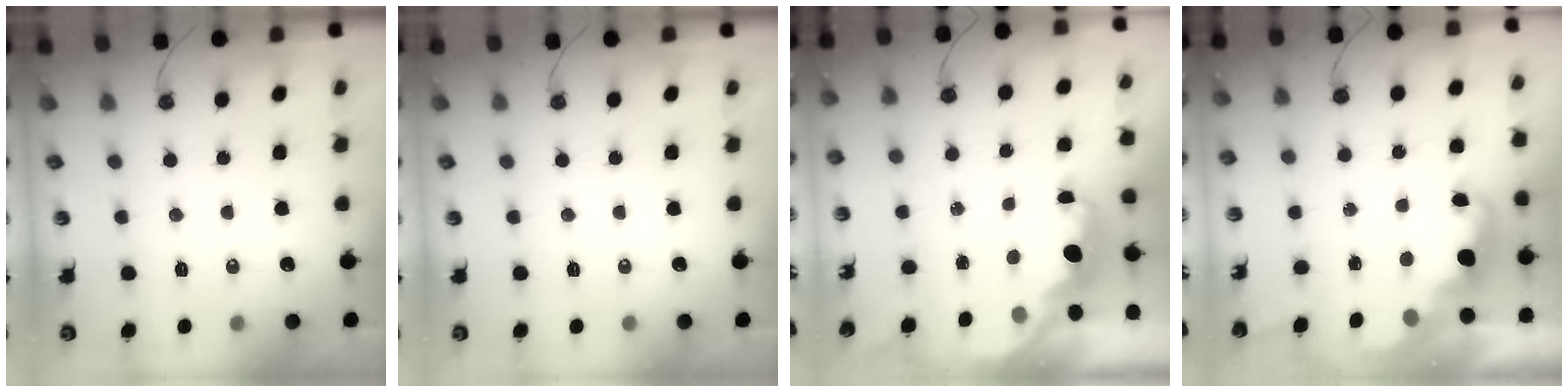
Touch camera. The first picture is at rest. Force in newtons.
{"total": 0.0}
{"total": 2.3, "press": 2.3, "slide": 0.4}
{"total": 2.5, "press": 2.4, "slide": 0.6}